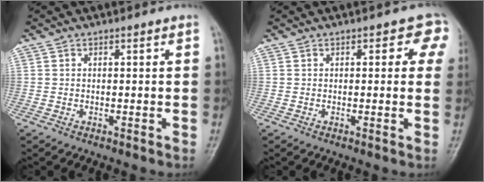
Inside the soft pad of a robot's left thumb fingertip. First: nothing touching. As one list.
[{"total": 4.5, "force": [1.6, 2.6, 3.3], "torque": [0.008, 0.001, 0.006]}]